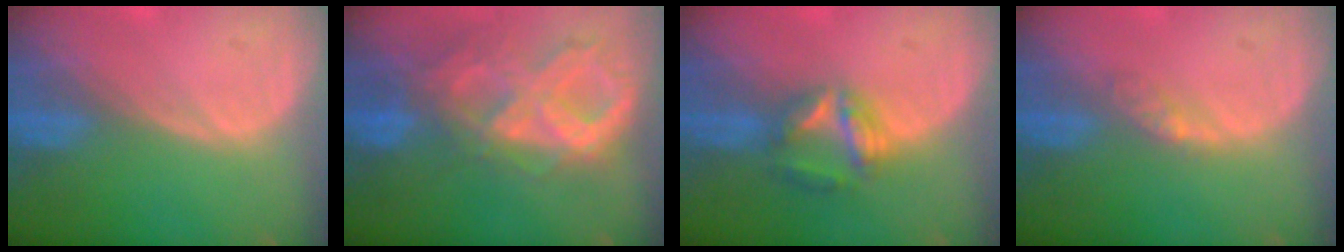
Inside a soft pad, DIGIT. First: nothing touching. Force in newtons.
{"total": 10.6, "press": 8.9, "slide": 5.7}
{"total": 5.7, "press": 5.4, "slide": 1.9}
{"total": 2.2, "press": 1.9, "slide": 1.2}